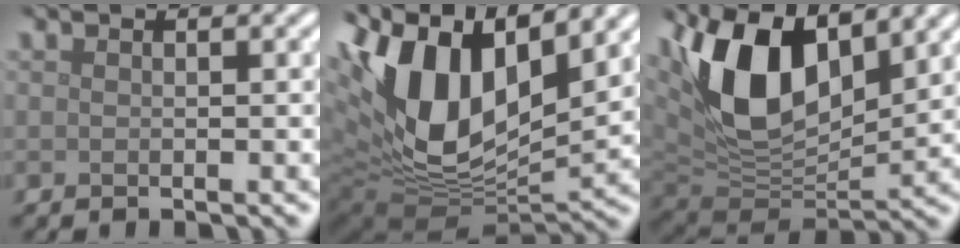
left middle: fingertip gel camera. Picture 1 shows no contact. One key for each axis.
{"total": 15.6, "fx": 5.3, "fy": 8.2, "fz": 12.2, "tx": -0.249, "ty": 0.010, "tz": 0.094}
{"total": 11.6, "fx": 4.8, "fy": 6.1, "fz": 8.6, "tx": -0.174, "ty": 0.001, "tz": 0.086}